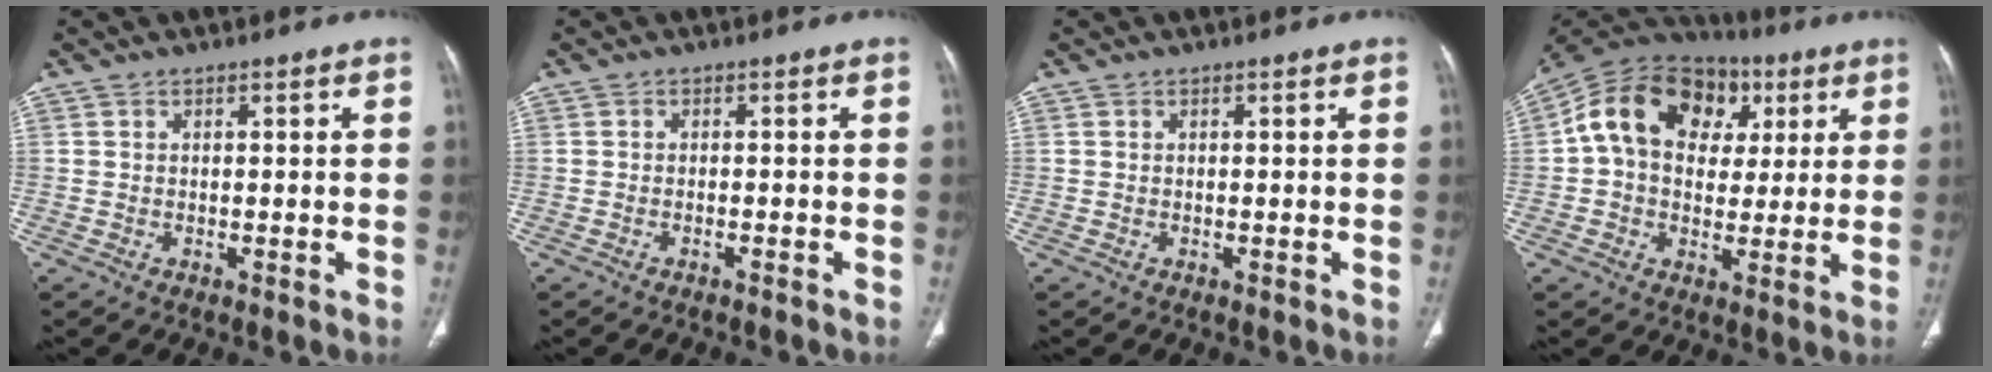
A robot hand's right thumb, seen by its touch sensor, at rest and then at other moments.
{"total": 1.0, "force": [-0.8, 0.2, 0.5], "torque": [-0.017, 0.005, -0.008]}
{"total": 0.0}
{"total": 19.0, "force": [4.8, 14.1, 11.8], "torque": [-0.180, 0.028, 0.069]}